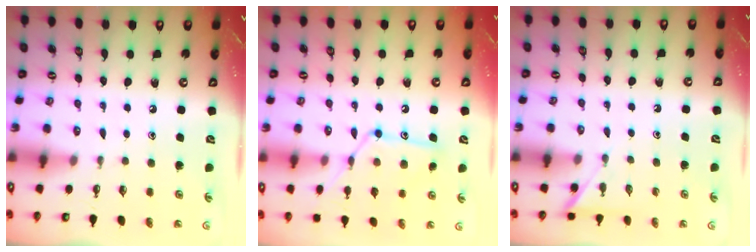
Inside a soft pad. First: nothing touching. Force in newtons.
{"total": 12.7, "press": 12.7, "slide": 0.7}
{"total": 3.1, "press": 3.1, "slide": 0.4}